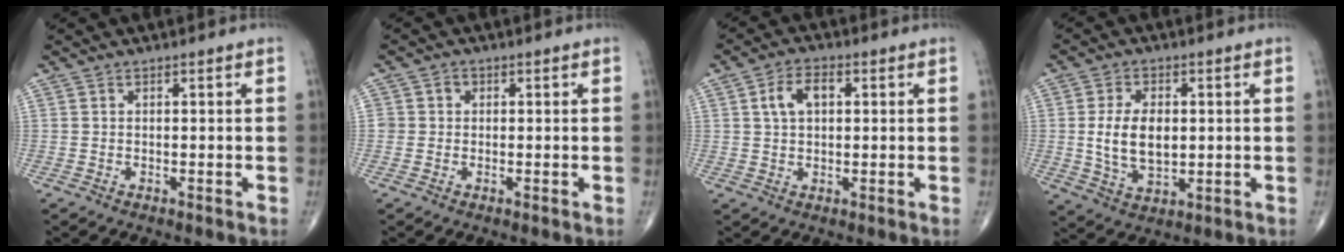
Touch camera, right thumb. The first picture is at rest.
{"total": 2.0, "force": [0.2, 2.0, 0.5], "torque": [0.007, 0.004, 0.000]}
{"total": 5.6, "force": [1.4, 3.3, 4.3], "torque": [-0.076, 0.011, 0.022]}
{"total": 9.5, "force": [0.5, 5.7, 7.6], "torque": [-0.130, -0.008, 0.016]}